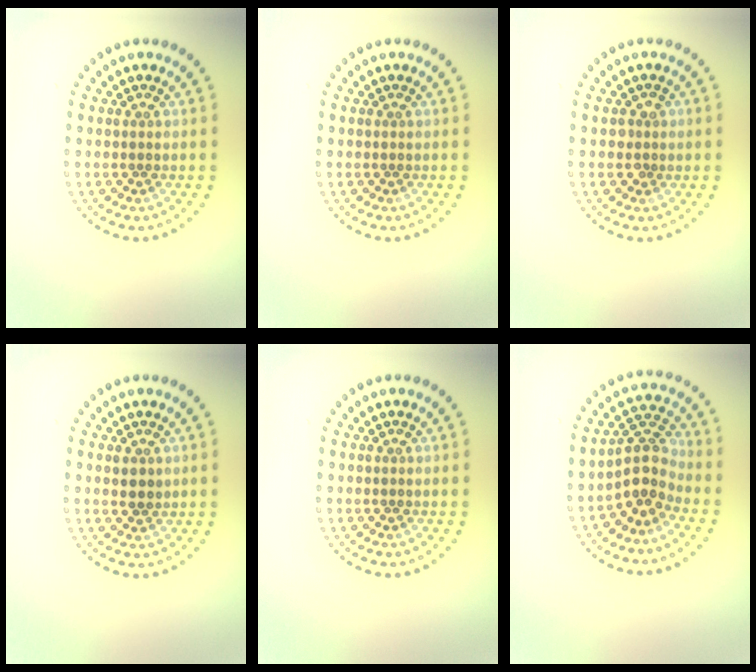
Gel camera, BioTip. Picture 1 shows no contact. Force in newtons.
{"total": 0.0}
{"total": 1.1, "press": 1.0, "slide": 0.4}
{"total": 1.3, "press": 1.2, "slide": 0.6}
{"total": 0.0}
{"total": 3.5, "press": 3.1, "slide": 1.6}